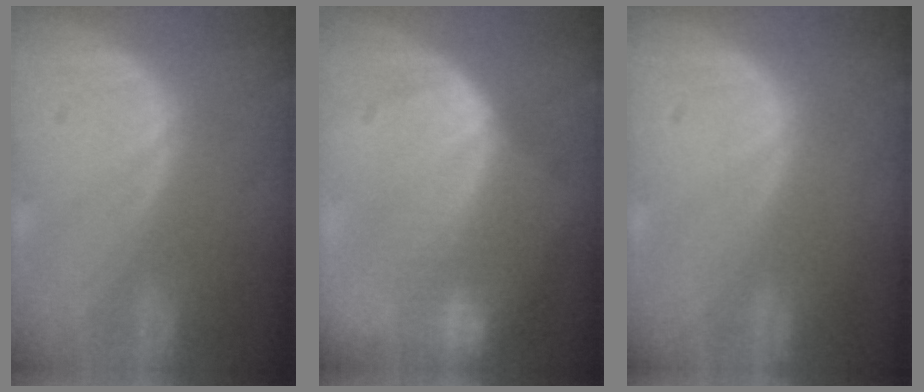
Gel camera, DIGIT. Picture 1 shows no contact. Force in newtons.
{"total": 8.0, "press": 7.5, "slide": 2.7}
{"total": 0.0}